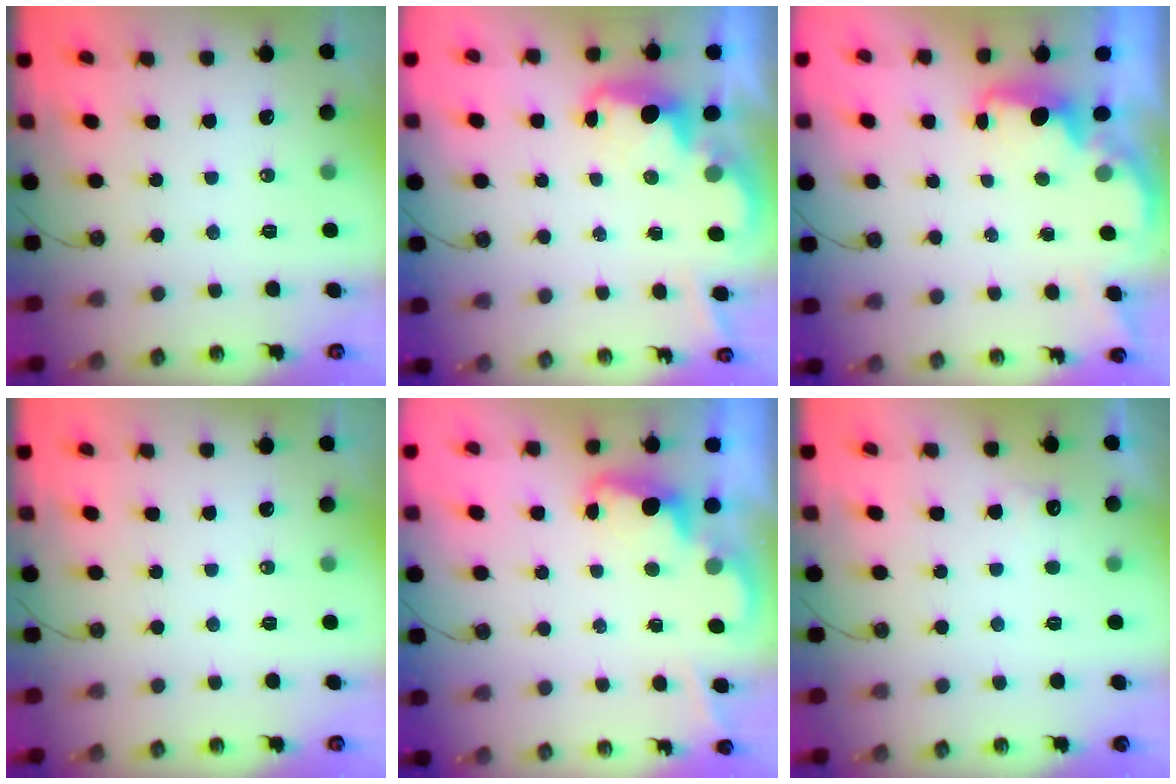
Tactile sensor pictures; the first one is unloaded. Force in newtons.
{"total": 2.7, "press": 2.6, "slide": 0.4}
{"total": 2.1, "press": 2.0, "slide": 0.7}
{"total": 0.0}
{"total": 2.5, "press": 2.4, "slide": 0.5}
{"total": 4.5, "press": 4.4, "slide": 1.0}